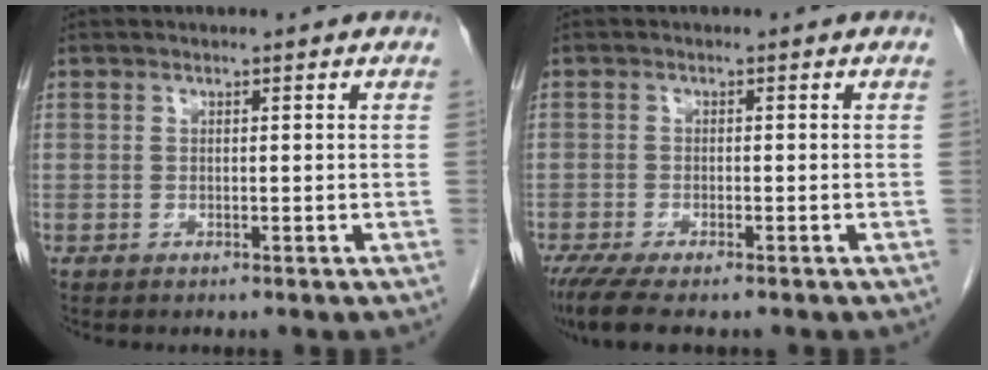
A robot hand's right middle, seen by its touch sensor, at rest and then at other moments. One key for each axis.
{"total": 6.7, "fx": -5.1, "fy": 1.3, "fz": 4.1, "tx": -0.066, "ty": -0.016, "tz": -0.086}